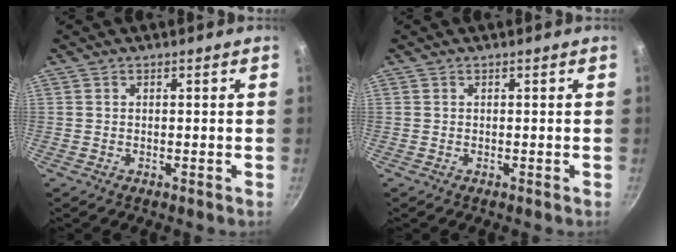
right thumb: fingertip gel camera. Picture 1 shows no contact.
{"total": 0.0}